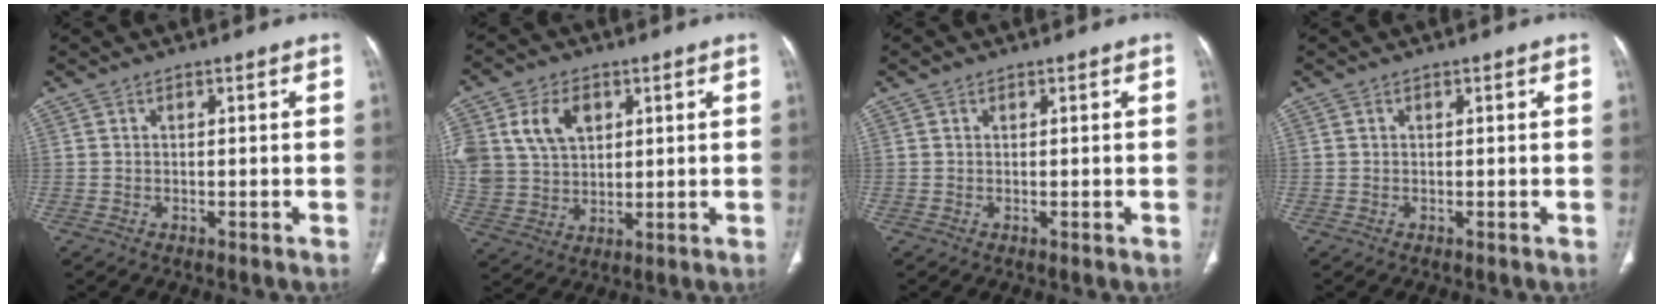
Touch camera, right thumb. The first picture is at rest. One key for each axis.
{"total": 13.5, "fx": 4.7, "fy": 9.8, "fz": 8.0, "tx": -0.155, "ty": -0.005, "tz": 0.101}
{"total": 0.7, "fx": 0.4, "fy": 0.5, "fz": 0.3, "tx": -0.003, "ty": -0.003, "tz": 0.005}
{"total": 0.0}